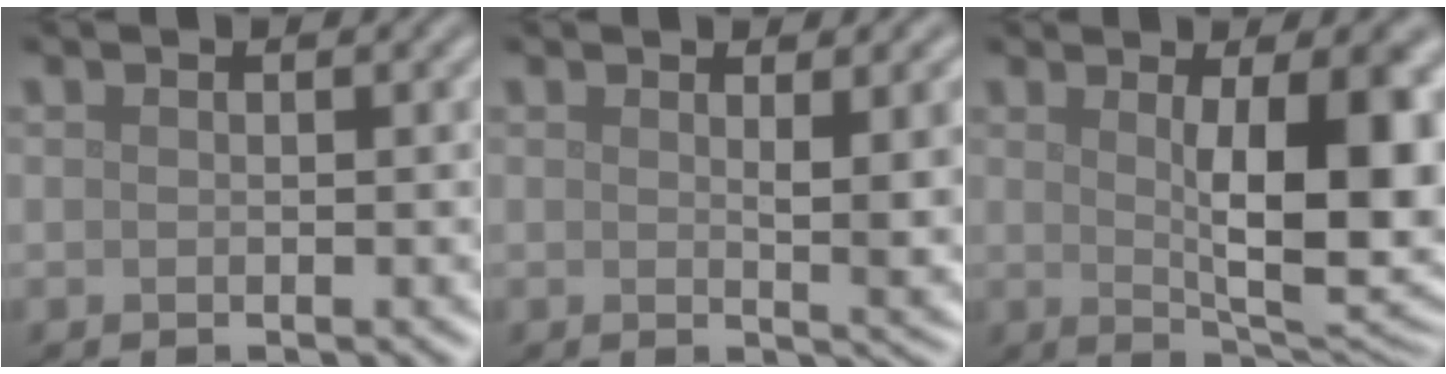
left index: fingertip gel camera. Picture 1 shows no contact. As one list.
[{"total": 4.8, "force": [1.0, 1.2, 4.5], "torque": [-0.051, -0.002, 0.016]}, {"total": 10.6, "force": [1.2, 3.2, 10.0], "torque": [-0.131, -0.007, 0.025]}]